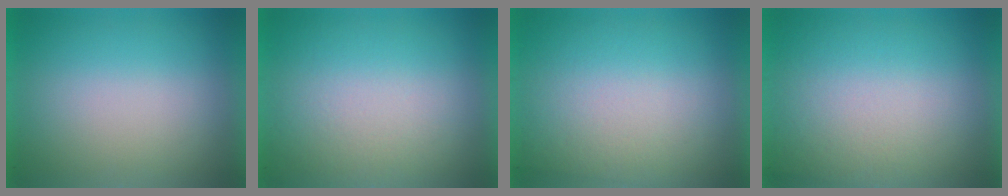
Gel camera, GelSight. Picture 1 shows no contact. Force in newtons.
{"total": 4.1}
{"total": 2.9}
{"total": 3.5}